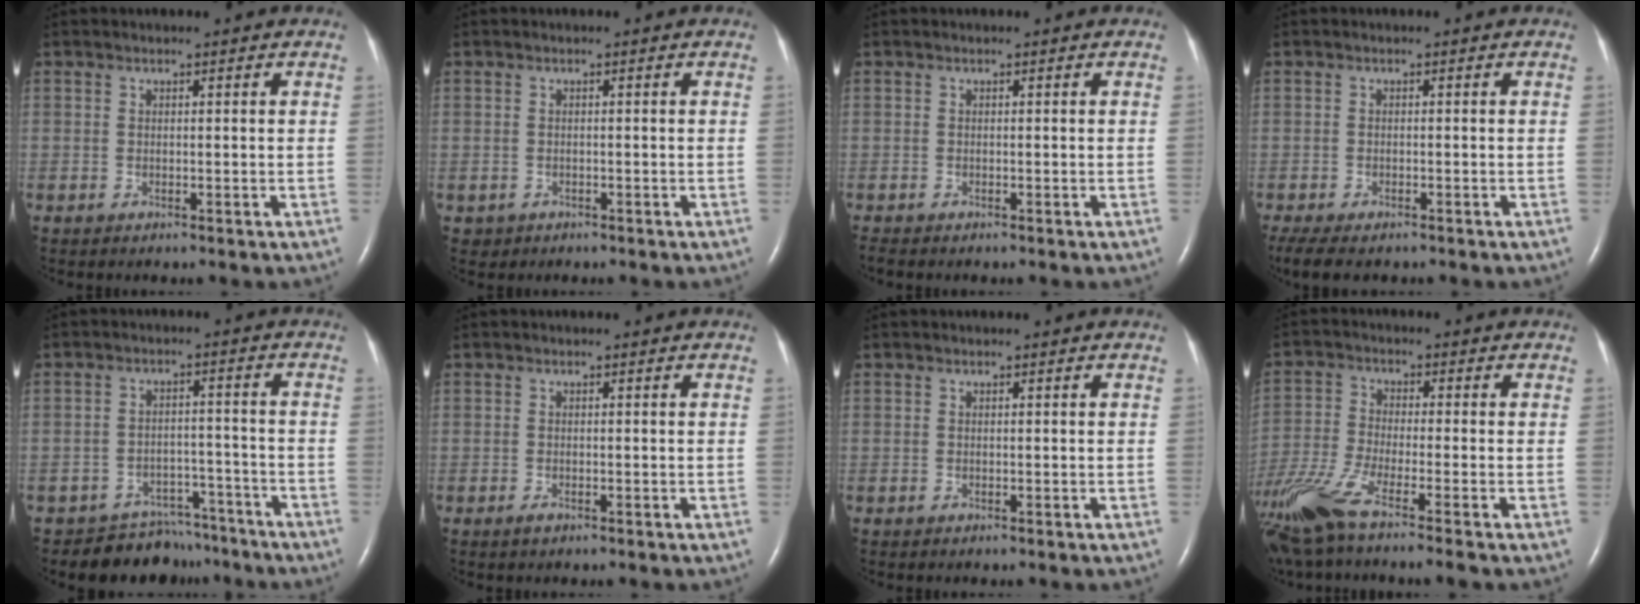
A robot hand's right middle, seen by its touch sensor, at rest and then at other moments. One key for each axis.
{"total": 1.0, "fx": -0.5, "fy": 0.9, "fz": 0.0, "tx": -0.006, "ty": 0.003, "tz": -0.003}
{"total": 0.8, "fx": -0.7, "fy": 0.1, "fz": 0.3, "tx": -0.010, "ty": -0.004, "tz": -0.013}
{"total": 7.7, "fx": -5.7, "fy": 3.1, "fz": 4.1, "tx": -0.084, "ty": -0.012, "tz": -0.087}
{"total": 7.3, "fx": -6.4, "fy": 3.4, "fz": -0.5, "tx": 0.021, "ty": 0.026, "tz": -0.094}
{"total": 0.8, "fx": -0.5, "fy": 0.3, "fz": 0.5, "tx": -0.014, "ty": -0.002, "tz": -0.007}
{"total": 0.0}
{"total": 11.6, "fx": -8.4, "fy": -0.1, "fz": 7.9, "tx": -0.169, "ty": -0.034, "tz": -0.161}